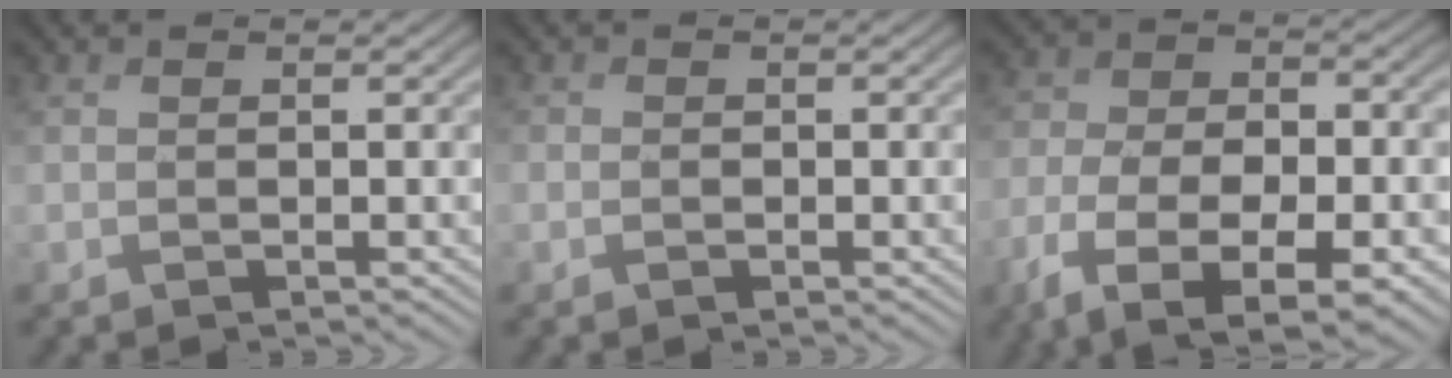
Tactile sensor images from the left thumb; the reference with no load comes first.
{"total": 0.9, "force": [-0.8, -0.2, -0.5], "torque": [0.011, 0.000, -0.006]}
{"total": 14.3, "force": [-7.4, 7.1, 9.9], "torque": [-0.188, -0.031, -0.095]}